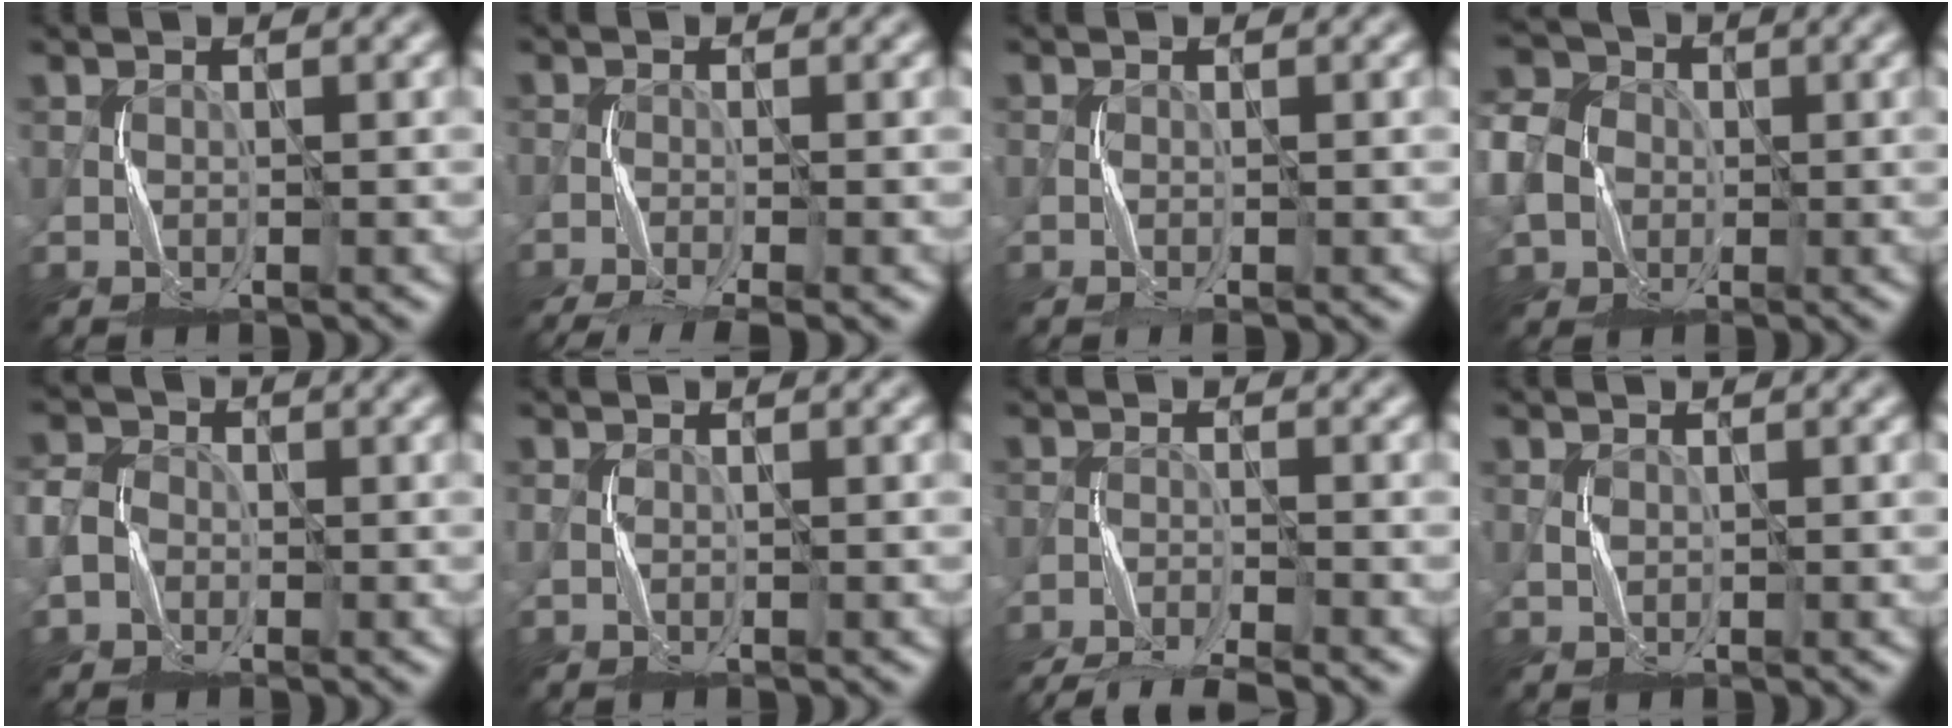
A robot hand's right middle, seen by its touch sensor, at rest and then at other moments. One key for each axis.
{"total": 5.1, "fx": -4.1, "fy": 0.6, "fz": 2.9, "tx": -0.049, "ty": -0.012, "tz": -0.082}
{"total": 0.6, "fx": -0.5, "fy": -0.1, "fz": 0.3, "tx": -0.003, "ty": -0.001, "tz": -0.011}
{"total": 6.7, "fx": -0.8, "fy": 5.9, "fz": 3.1, "tx": -0.073, "ty": 0.009, "tz": -0.033}
{"total": 3.1, "fx": -1.0, "fy": 2.7, "fz": 1.1, "tx": -0.020, "ty": 0.002, "tz": -0.023}
{"total": 0.0}
{"total": 7.8, "fx": -7.4, "fy": 0.8, "fz": 2.3, "tx": -0.042, "ty": -0.018, "tz": -0.123}
{"total": 0.0}